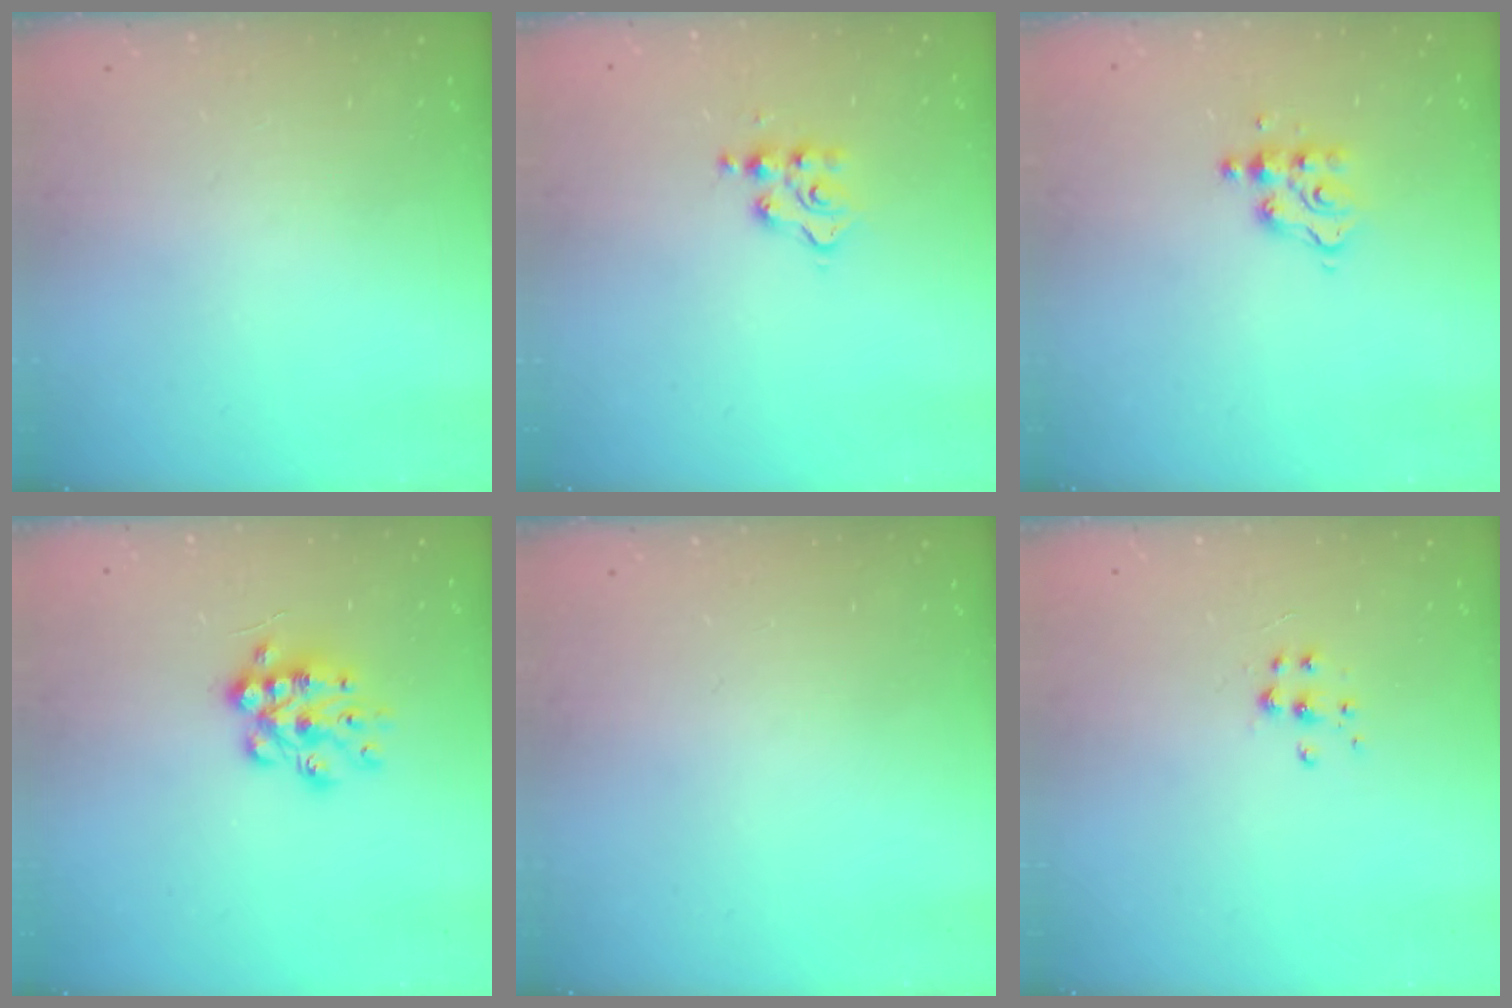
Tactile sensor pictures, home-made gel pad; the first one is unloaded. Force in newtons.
{"total": 4.0, "press": 4.0, "slide": 0.5}
{"total": 4.8, "press": 4.8, "slide": 0.5}
{"total": 11.2, "press": 11.2, "slide": 0.5}
{"total": 0.0}
{"total": 5.8, "press": 5.8, "slide": 0.5}